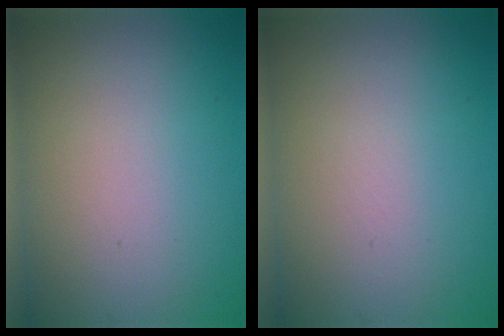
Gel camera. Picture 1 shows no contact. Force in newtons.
{"total": 0.0}